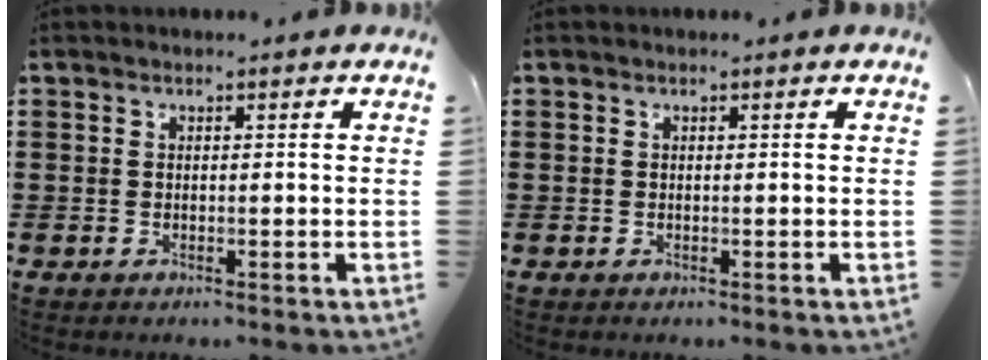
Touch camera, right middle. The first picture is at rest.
{"total": 0.0}